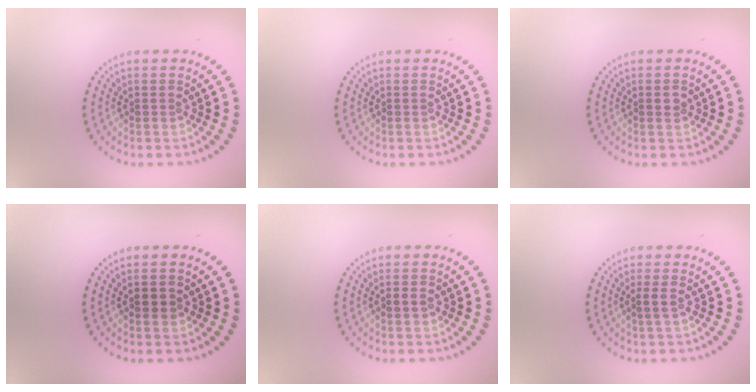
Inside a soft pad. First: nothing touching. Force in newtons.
{"total": 0.0}
{"total": 0.7, "press": 0.6, "slide": 0.4}
{"total": 1.6, "press": 1.6, "slide": 0.1}
{"total": 1.1, "press": 1.1, "slide": 0.1}
{"total": 1.1, "press": 0.9, "slide": 0.6}